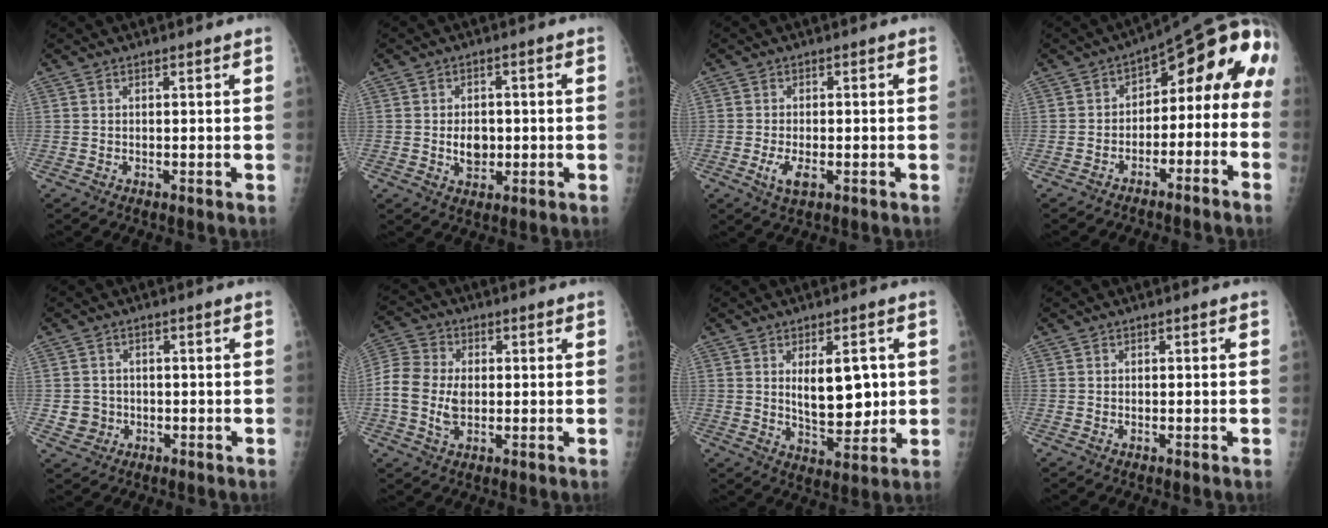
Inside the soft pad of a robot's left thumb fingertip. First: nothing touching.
{"total": 4.8, "force": [-0.5, 3.5, 3.2], "torque": [-0.032, 0.001, -0.003]}
{"total": 4.1, "force": [-1.4, 1.8, 3.3], "torque": [-0.067, 0.001, -0.022]}
{"total": 13.8, "force": [-4.6, 8.6, 9.9], "torque": [-0.089, 0.091, -0.070]}
{"total": 3.7, "force": [-0.9, 3.6, 0.5], "torque": [0.007, 0.006, -0.011]}
{"total": 10.6, "force": [-0.8, 7.9, 7.1], "torque": [-0.145, 0.011, -0.019]}
{"total": 10.0, "force": [1.6, 5.0, 8.5], "torque": [-0.099, -0.020, 0.038]}
{"total": 0.0}